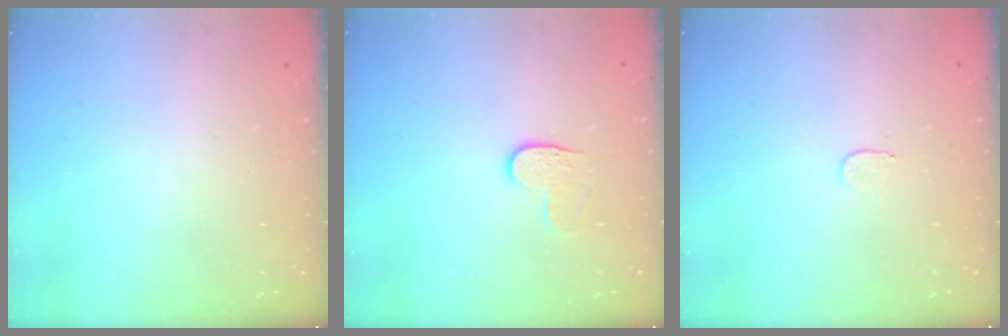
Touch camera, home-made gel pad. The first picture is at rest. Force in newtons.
{"total": 3.6, "press": 3.6, "slide": 0.4}
{"total": 3.4, "press": 3.4, "slide": 0.2}